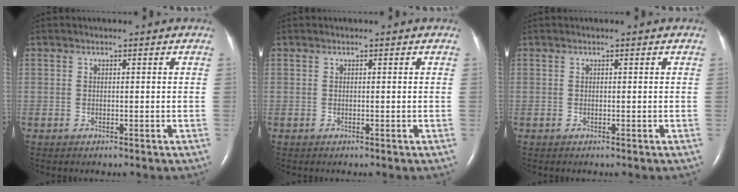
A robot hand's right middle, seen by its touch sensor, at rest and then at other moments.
{"total": 0.0}
{"total": 0.0}